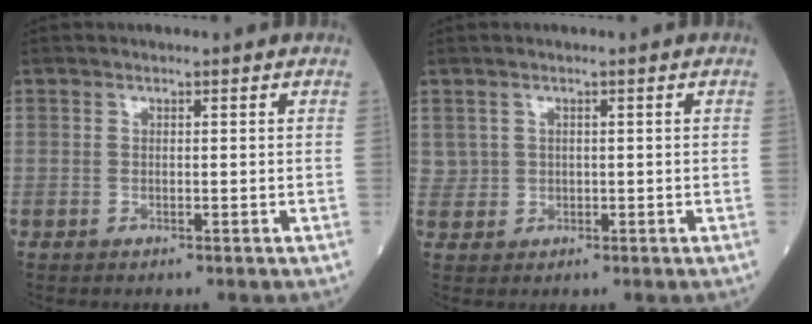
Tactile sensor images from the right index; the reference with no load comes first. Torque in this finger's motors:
{"motor_torque": [-0.06, -0.18, -0.08, 0.02]}